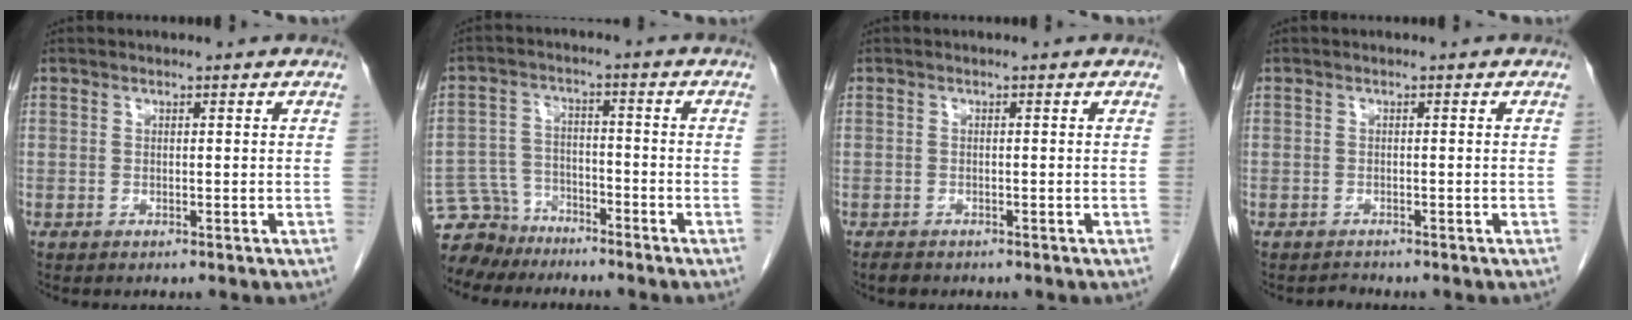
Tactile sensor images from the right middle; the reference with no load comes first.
{"total": 7.0, "force": [-6.2, 3.1, -0.2], "torque": [-0.001, 0.005, -0.117]}
{"total": 1.1, "force": [-1.0, 0.5, 0.3], "torque": [-0.015, -0.003, -0.015]}
{"total": 0.7, "force": [-0.6, 0.0, -0.3], "torque": [0.003, -0.006, -0.011]}